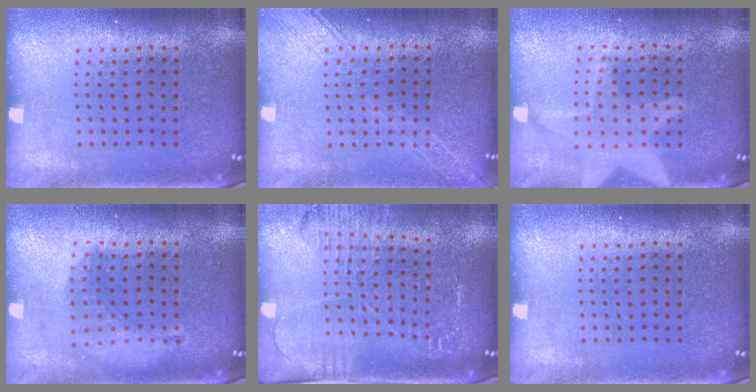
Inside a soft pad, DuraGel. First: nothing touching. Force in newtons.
{"total": 1.6, "press": 1.6, "slide": 0.3}
{"total": 2.3, "press": 2.3, "slide": 0.3}
{"total": 1.3, "press": 1.3, "slide": 0.4}
{"total": 1.9, "press": 1.9, "slide": 0.3}
{"total": 0.0}